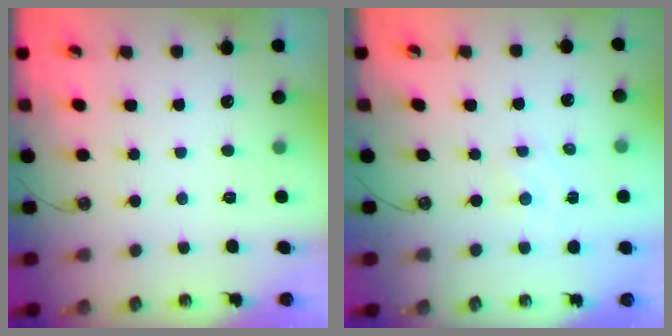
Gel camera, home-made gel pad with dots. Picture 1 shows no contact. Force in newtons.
{"total": 0.8, "press": 0.8, "slide": 0.2}